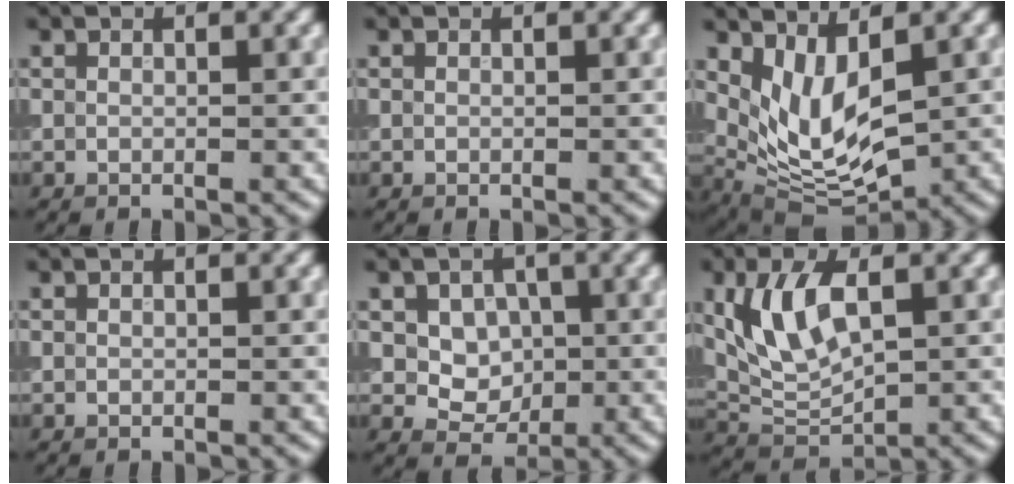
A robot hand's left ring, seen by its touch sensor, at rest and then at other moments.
{"total": 0.0}
{"total": 6.0, "force": [1.4, 3.0, 5.0], "torque": [-0.111, -0.021, 0.036]}
{"total": 0.0}
{"total": 4.0, "force": [0.7, 3.2, 2.3], "torque": [-0.034, -0.003, 0.014]}
{"total": 5.7, "force": [1.5, 2.8, 4.7], "torque": [-0.100, 0.003, 0.033]}